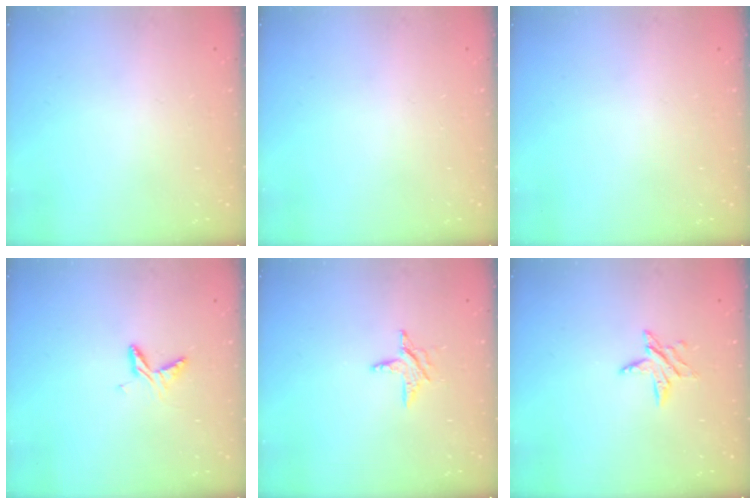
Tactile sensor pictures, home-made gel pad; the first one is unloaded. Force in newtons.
{"total": 0.0}
{"total": 0.0}
{"total": 6.0, "press": 6.0, "slide": 0.6}
{"total": 6.2, "press": 6.2, "slide": 0.3}
{"total": 6.7, "press": 6.6, "slide": 0.7}